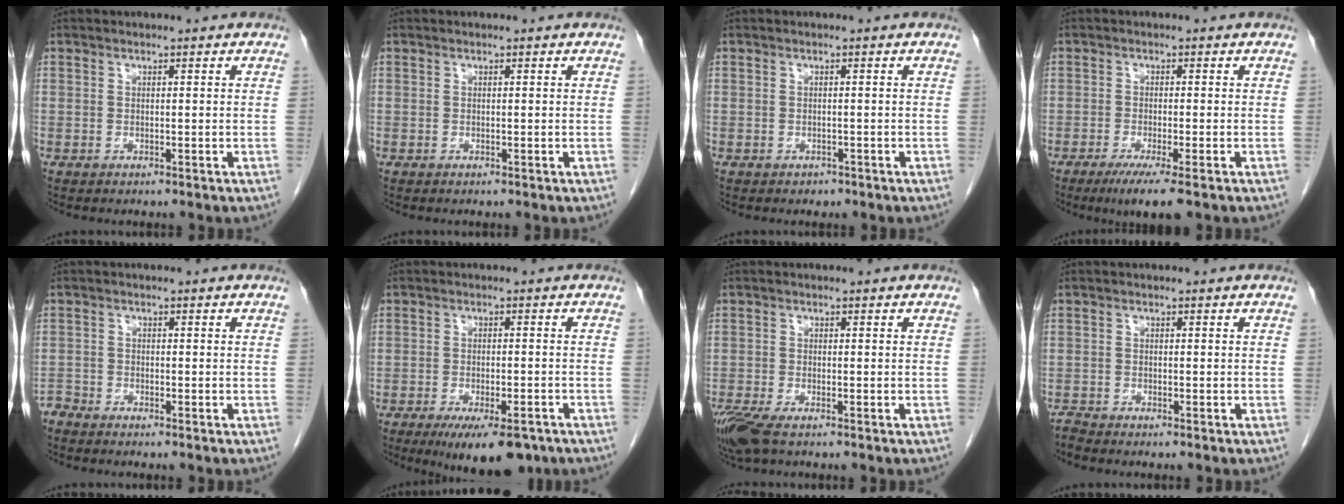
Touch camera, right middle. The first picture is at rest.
{"total": 0.0}
{"total": 0.8, "force": [-0.6, 0.6, 0.1], "torque": [-0.006, 0.001, -0.008]}
{"total": 4.9, "force": [-3.1, 0.4, 3.8], "torque": [-0.062, -0.013, -0.051]}
{"total": 1.6, "force": [-1.5, 0.0, -0.2], "torque": [0.008, -0.005, -0.030]}
{"total": 9.8, "force": [-6.9, 2.8, 6.3], "torque": [-0.086, -0.010, -0.103]}
{"total": 5.1, "force": [-3.4, 1.4, 3.6], "torque": [-0.077, -0.016, -0.064]}
{"total": 1.1, "force": [-1.0, -0.2, -0.1], "torque": [-0.001, -0.006, -0.021]}